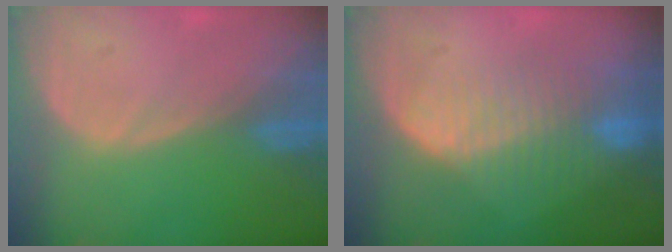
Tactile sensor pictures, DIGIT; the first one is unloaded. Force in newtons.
{"total": 8.5, "press": 7.2, "slide": 4.5}